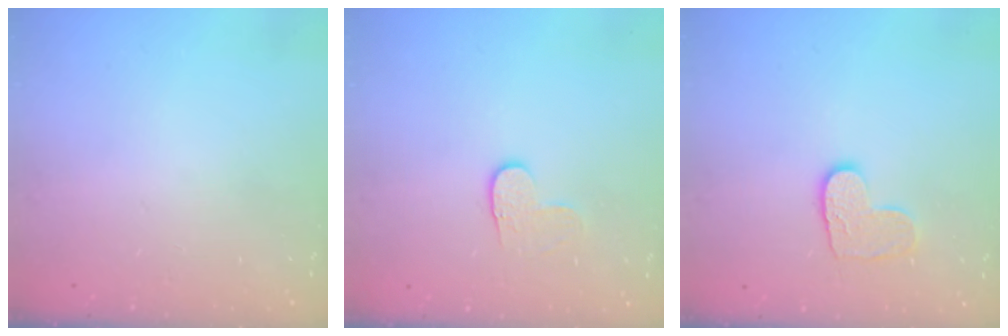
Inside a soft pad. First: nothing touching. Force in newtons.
{"total": 3.3, "press": 3.3, "slide": 0.4}
{"total": 8.2, "press": 8.2, "slide": 0.5}